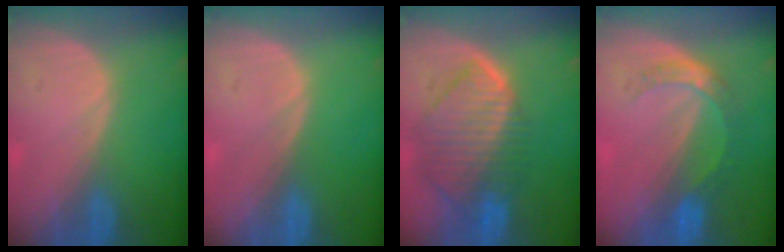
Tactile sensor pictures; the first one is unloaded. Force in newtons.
{"total": 0.0}
{"total": 10.1, "press": 8.8, "slide": 5.1}
{"total": 5.2, "press": 4.7, "slide": 2.4}